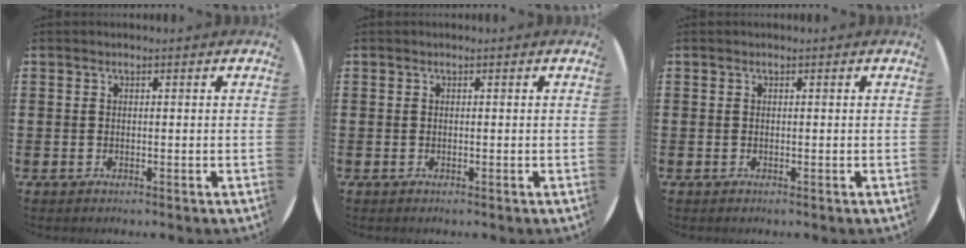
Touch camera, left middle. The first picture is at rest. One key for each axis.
{"total": 0.0}
{"total": 0.0}